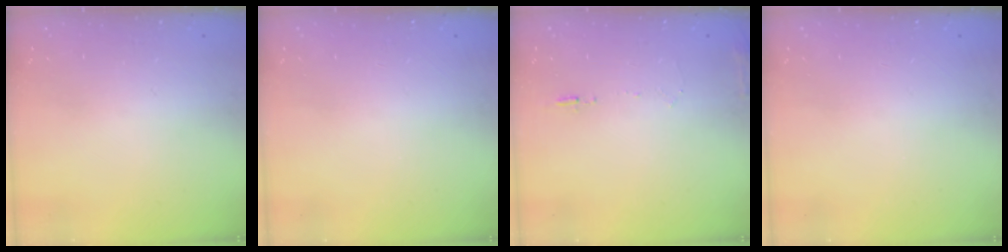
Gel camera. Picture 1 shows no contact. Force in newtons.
{"total": 2.7, "press": 2.0, "slide": 1.8}
{"total": 5.8, "press": 5.6, "slide": 1.6}
{"total": 2.7, "press": 2.0, "slide": 1.8}